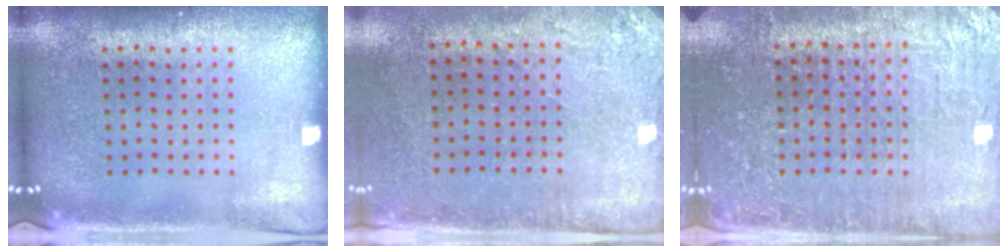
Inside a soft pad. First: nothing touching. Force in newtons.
{"total": 2.8, "press": 2.3, "slide": 1.6}
{"total": 3.9, "press": 3.7, "slide": 1.0}